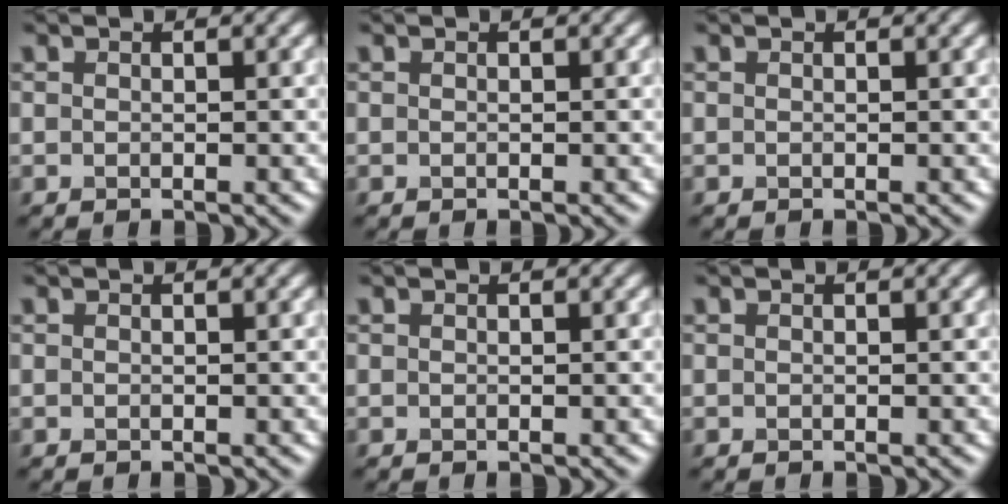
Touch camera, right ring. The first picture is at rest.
{"total": 0.0}
{"total": 0.0}
{"total": 0.0}
{"total": 0.0}
{"total": 0.0}